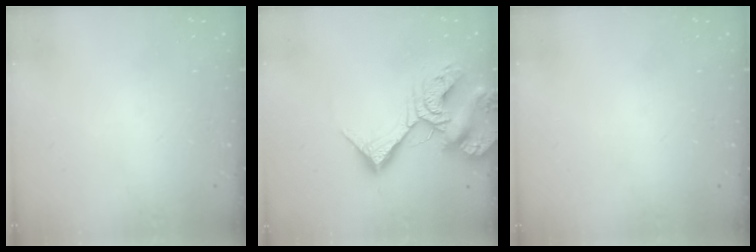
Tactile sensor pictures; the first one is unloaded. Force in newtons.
{"total": 13.3, "press": 13.2, "slide": 1.5}
{"total": 0.0}